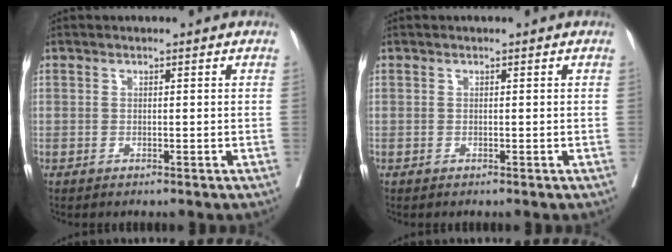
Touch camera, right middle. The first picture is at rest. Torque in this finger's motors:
{"motor_torque": [0.04, -0.04, -0.03, 0.00]}